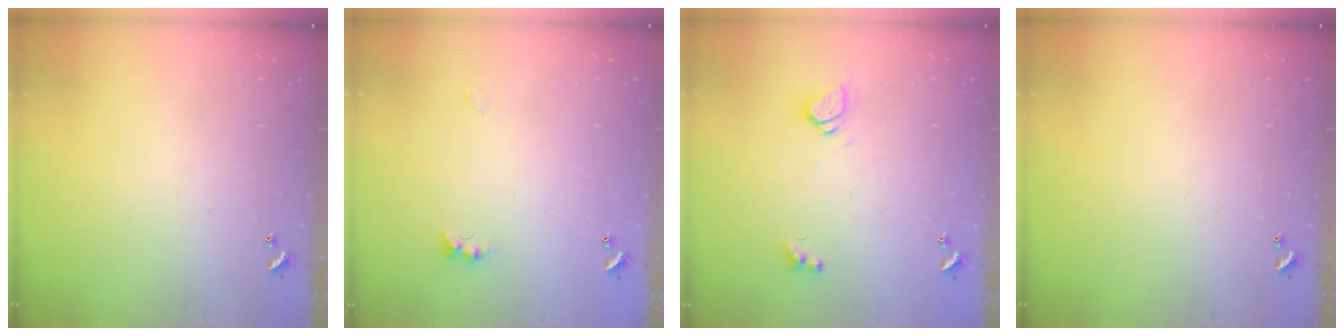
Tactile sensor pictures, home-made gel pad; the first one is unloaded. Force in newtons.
{"total": 1.9, "press": 1.8, "slide": 0.6}
{"total": 2.3, "press": 2.3, "slide": 0.2}
{"total": 0.0}